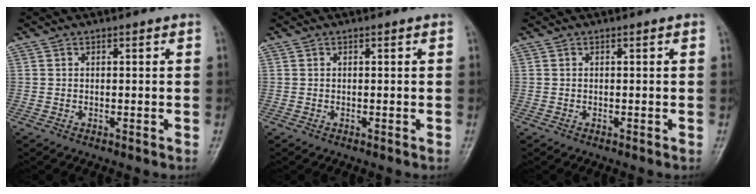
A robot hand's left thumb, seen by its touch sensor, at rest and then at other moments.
{"total": 0.0}
{"total": 0.0}